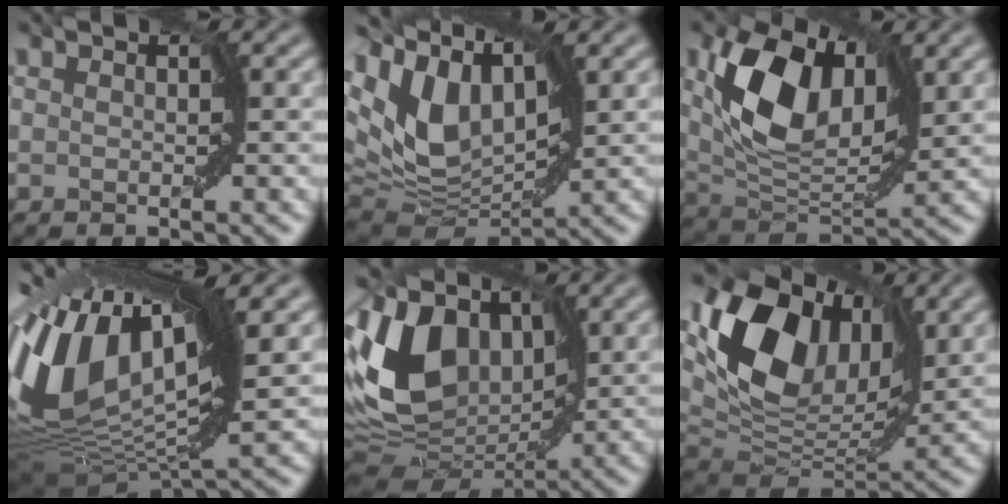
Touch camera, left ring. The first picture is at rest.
{"total": 8.5, "force": [4.1, 4.8, 5.7], "torque": [-0.138, 0.002, 0.077]}
{"total": 9.5, "force": [2.9, 5.3, 7.3], "torque": [-0.152, -0.002, 0.051]}
{"total": 14.2, "force": [2.5, 6.8, 12.2], "torque": [-0.271, 0.018, 0.033]}
{"total": 12.8, "force": [2.4, 8.3, 9.4], "torque": [-0.203, 0.009, 0.034]}
{"total": 10.0, "force": [3.5, 6.8, 6.4], "torque": [-0.132, -0.008, 0.066]}